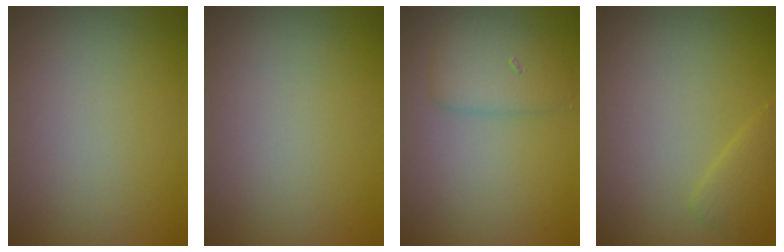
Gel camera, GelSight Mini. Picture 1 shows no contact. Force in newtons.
{"total": 0.0}
{"total": 2.9, "press": 2.9, "slide": 0.1}
{"total": 1.7, "press": 1.7, "slide": 0.1}